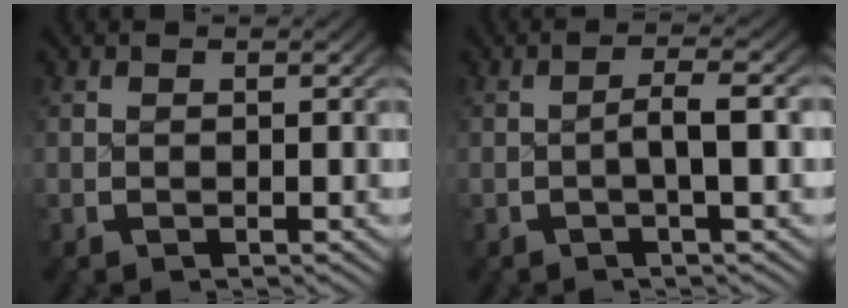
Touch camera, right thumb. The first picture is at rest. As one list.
[{"total": 2.7, "force": [-0.4, 0.4, 2.7], "torque": [-0.053, 0.007, -0.010]}]